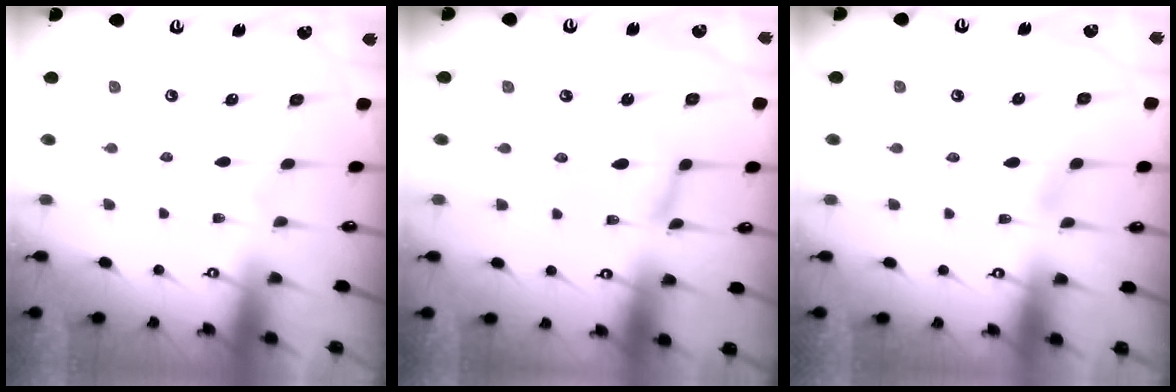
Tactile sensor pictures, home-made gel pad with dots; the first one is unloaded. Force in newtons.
{"total": 3.3, "press": 3.3, "slide": 0.3}
{"total": 3.8, "press": 3.8, "slide": 0.4}